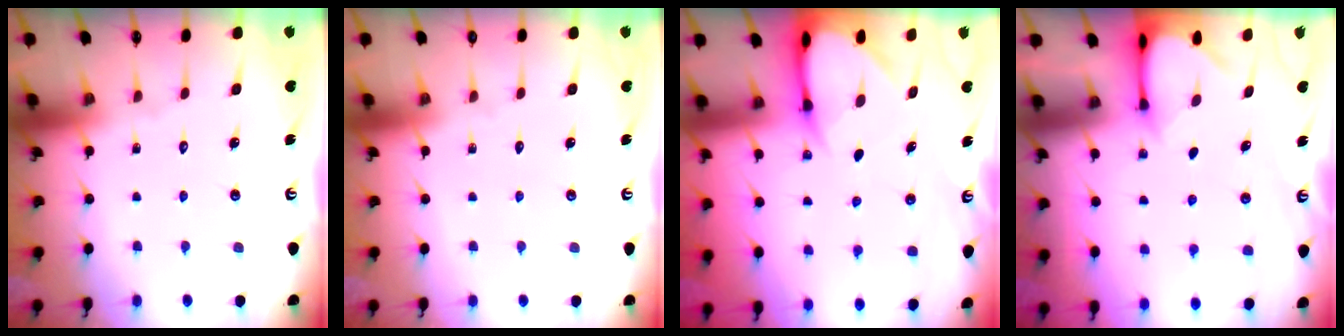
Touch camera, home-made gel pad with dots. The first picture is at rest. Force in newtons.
{"total": 0.0}
{"total": 6.0, "press": 6.0, "slide": 0.8}
{"total": 3.4, "press": 3.4, "slide": 0.3}